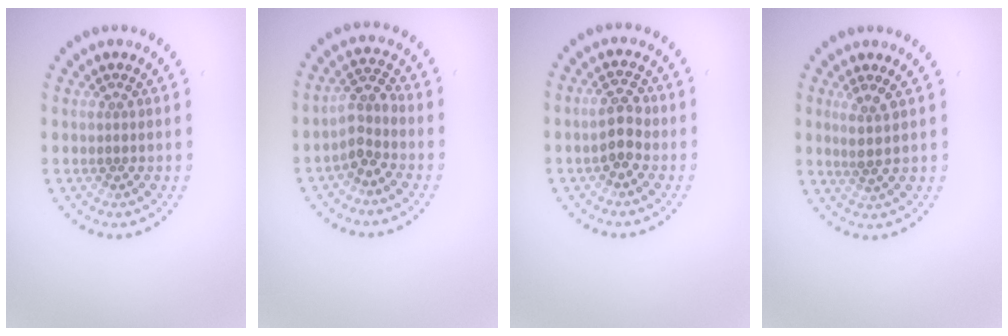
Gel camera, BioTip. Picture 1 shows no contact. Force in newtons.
{"total": 2.5, "press": 2.0, "slide": 1.6}
{"total": 2.6, "press": 2.6, "slide": 0.3}
{"total": 1.9, "press": 1.5, "slide": 1.2}